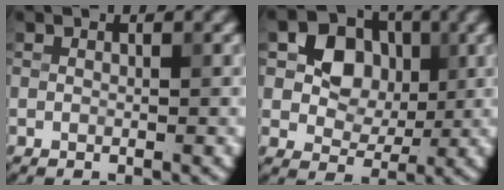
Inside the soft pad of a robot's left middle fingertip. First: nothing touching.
{"total": 6.5, "force": [1.3, 5.4, 3.3], "torque": [-0.056, 0.011, 0.012]}